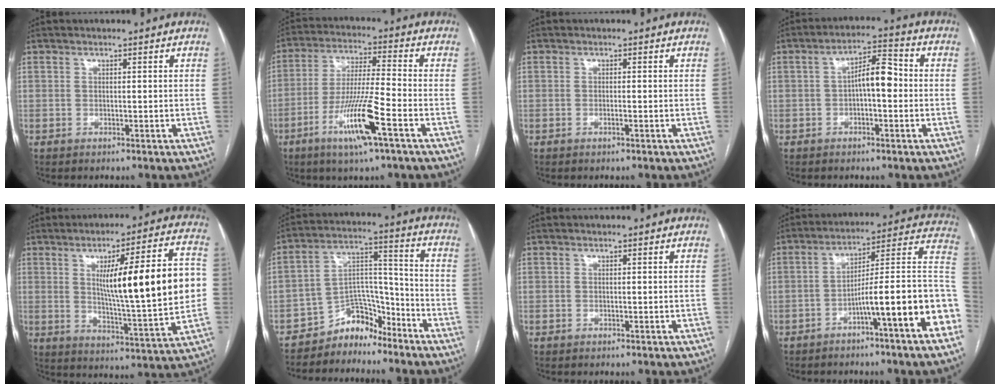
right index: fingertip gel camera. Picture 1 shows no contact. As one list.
[{"total": 12.0, "force": [-5.5, 0.0, 10.6], "torque": [-0.207, -0.016, -0.106]}, {"total": 0.6, "force": [-0.3, 0.0, 0.5], "torque": [-0.012, 0.000, -0.004]}, {"total": 6.2, "force": [-0.4, 1.9, 5.9], "torque": [-0.096, 0.028, -0.008]}, {"total": 20.1, "force": [2.3, 1.7, 19.9], "torque": [-0.290, 0.010, 0.033]}, {"total": 9.6, "force": [-8.7, 3.7, 1.9], "torque": [-0.021, 0.065, -0.151]}, {"total": 0.0}, {"total": 16.3, "force": [-6.4, 0.1, 14.9], "torque": [-0.166, 0.038, -0.094]}]